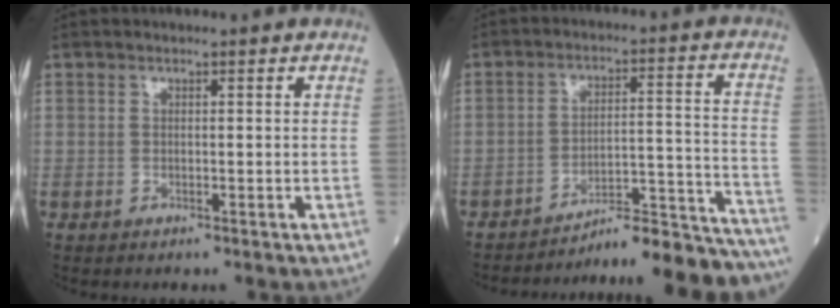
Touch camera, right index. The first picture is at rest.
{"total": 17.9, "force": [-17.5, -0.4, 3.4], "torque": [-0.013, 0.030, -0.239]}